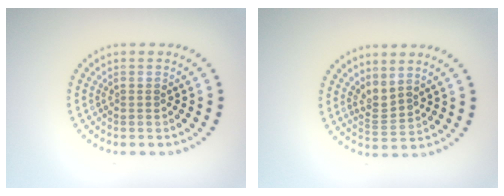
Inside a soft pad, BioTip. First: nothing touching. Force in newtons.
{"total": 2.1, "press": 1.5, "slide": 1.5}